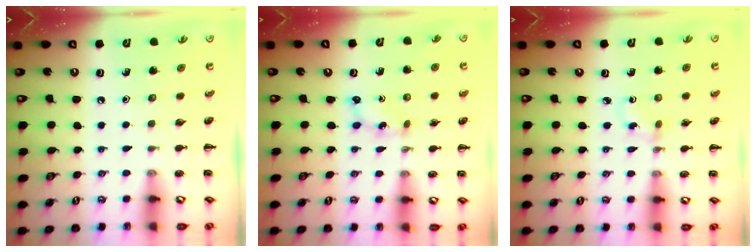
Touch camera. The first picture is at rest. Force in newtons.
{"total": 2.5, "press": 2.4, "slide": 0.7}
{"total": 1.4, "press": 1.2, "slide": 0.7}